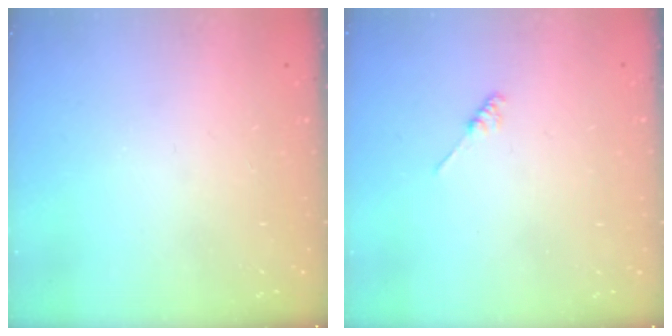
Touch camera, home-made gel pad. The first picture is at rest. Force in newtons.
{"total": 1.2, "press": 1.1, "slide": 0.3}